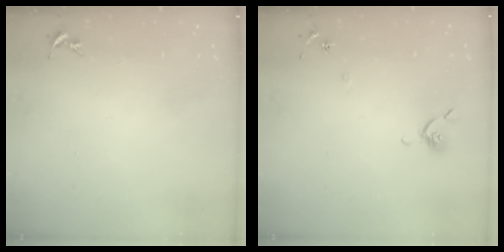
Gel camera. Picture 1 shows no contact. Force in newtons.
{"total": 6.2, "press": 6.2, "slide": 0.8}